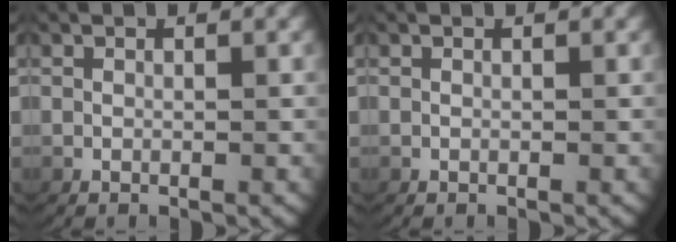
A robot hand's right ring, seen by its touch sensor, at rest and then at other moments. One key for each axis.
{"total": 0.0}